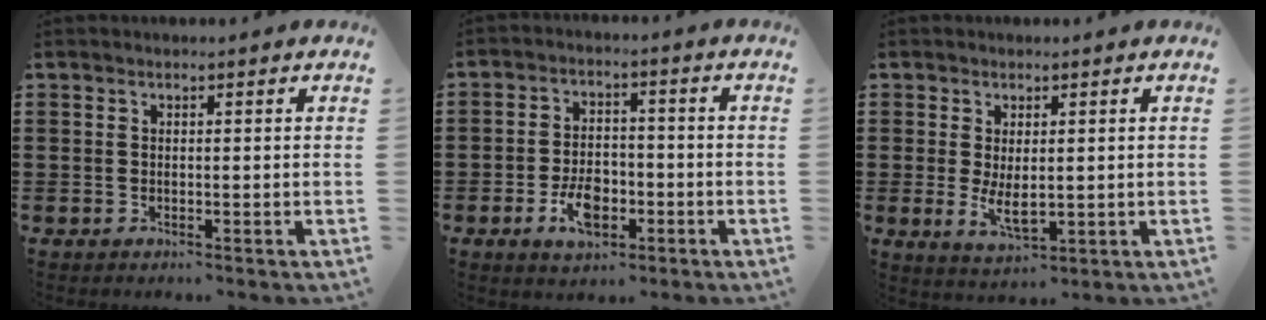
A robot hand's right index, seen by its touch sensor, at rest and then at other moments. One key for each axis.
{"total": 6.2, "fx": -2.4, "fy": 3.4, "fz": 4.5, "tx": -0.087, "ty": 0.001, "tz": -0.048}
{"total": 4.2, "fx": 0.2, "fy": 2.0, "fz": 3.7, "tx": -0.070, "ty": -0.004, "tz": 0.001}